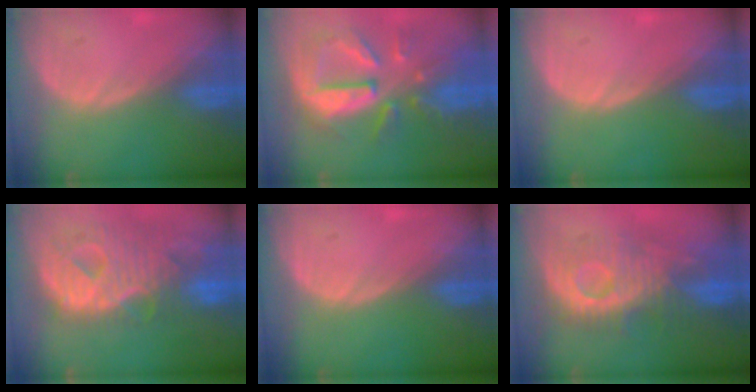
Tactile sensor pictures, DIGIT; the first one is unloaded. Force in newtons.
{"total": 10.8, "press": 9.5, "slide": 5.2}
{"total": 0.0}
{"total": 12.8, "press": 10.8, "slide": 6.8}
{"total": 0.0}
{"total": 9.9, "press": 9.8, "slide": 1.8}